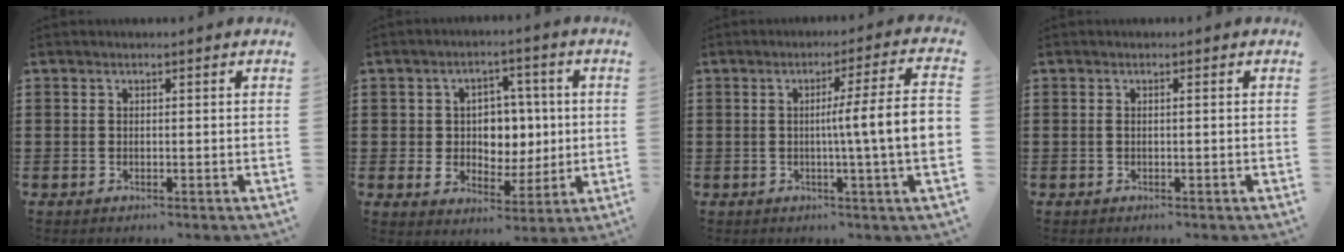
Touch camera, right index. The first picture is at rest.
{"total": 6.2, "force": [0.5, 5.4, 3.0], "torque": [-0.063, 0.012, 0.005]}
{"total": 8.5, "force": [-0.3, -0.4, 8.4], "torque": [-0.142, -0.012, -0.012]}
{"total": 0.6, "force": [-0.1, 0.0, 0.6], "torque": [-0.012, -0.003, 0.000]}